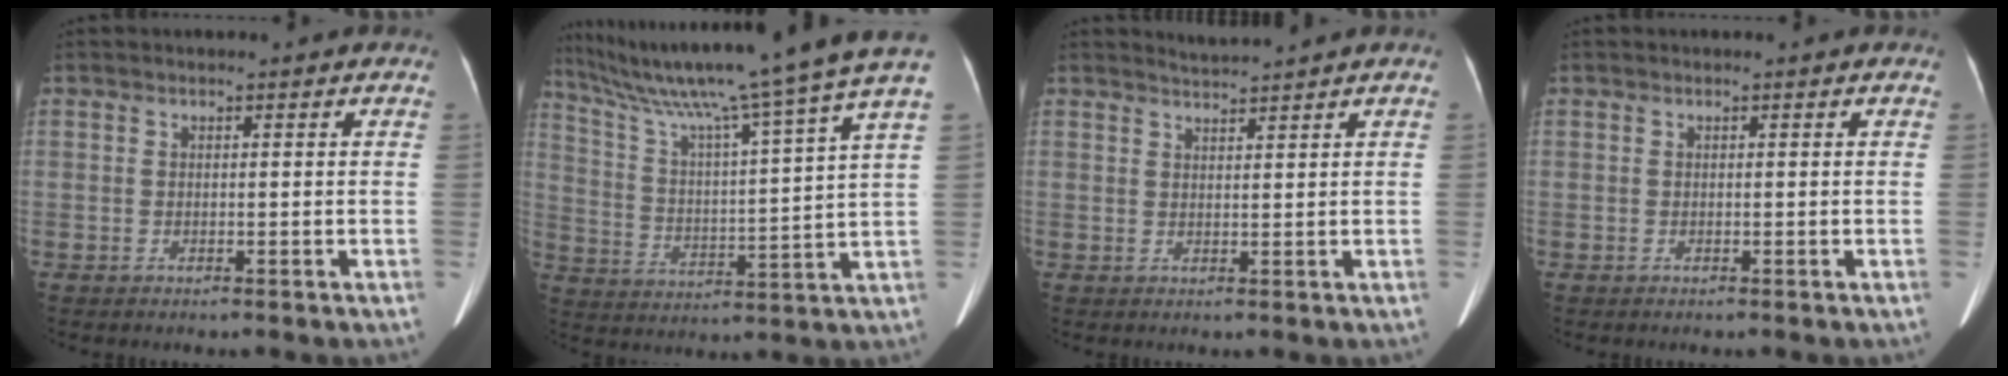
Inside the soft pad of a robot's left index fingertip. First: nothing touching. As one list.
[{"total": 22.8, "force": [18.5, -2.2, 13.1], "torque": [-0.224, -0.016, 0.273]}, {"total": 2.1, "force": [1.9, -1.0, -0.2], "torque": [-0.003, -0.003, 0.042]}, {"total": 0.0}]